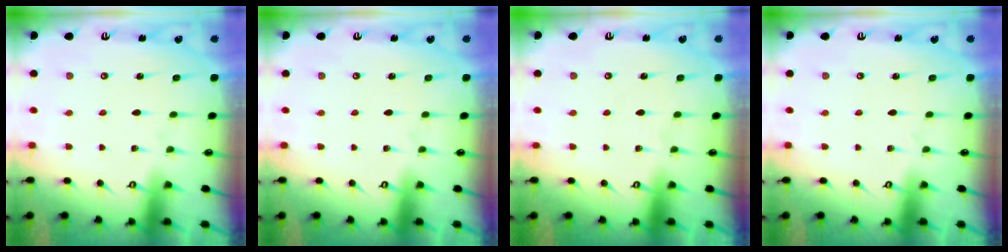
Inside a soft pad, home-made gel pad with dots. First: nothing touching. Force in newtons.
{"total": 0.0}
{"total": 0.0}
{"total": 0.0}